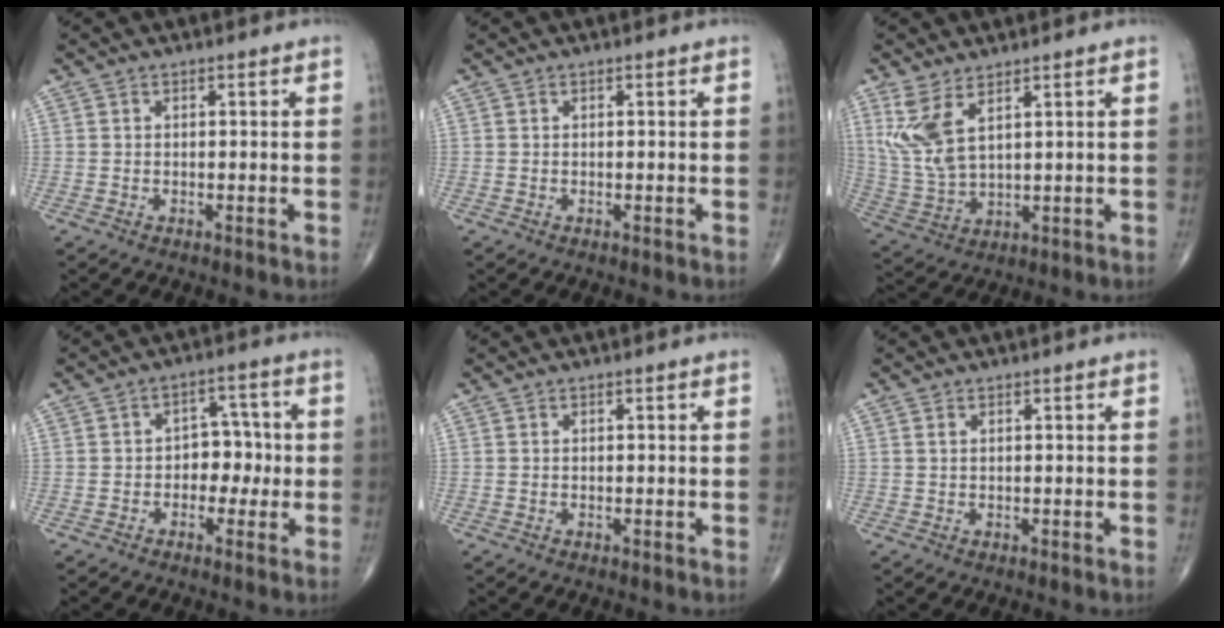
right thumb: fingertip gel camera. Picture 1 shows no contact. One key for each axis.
{"total": 0.0}
{"total": 8.9, "fx": 4.4, "fy": 3.5, "fz": 6.9, "tx": -0.155, "ty": -0.020, "tz": 0.104}
{"total": 6.0, "fx": -0.8, "fy": 4.3, "fz": 4.1, "tx": -0.021, "ty": 0.021, "tz": -0.018}
{"total": 0.0}
{"total": 0.7, "fx": 0.4, "fy": 0.1, "fz": 0.6, "tx": -0.017, "ty": 0.006, "tz": 0.011}